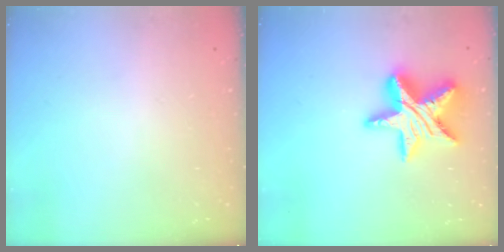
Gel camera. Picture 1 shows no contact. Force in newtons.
{"total": 17.8, "press": 17.8, "slide": 1.2}